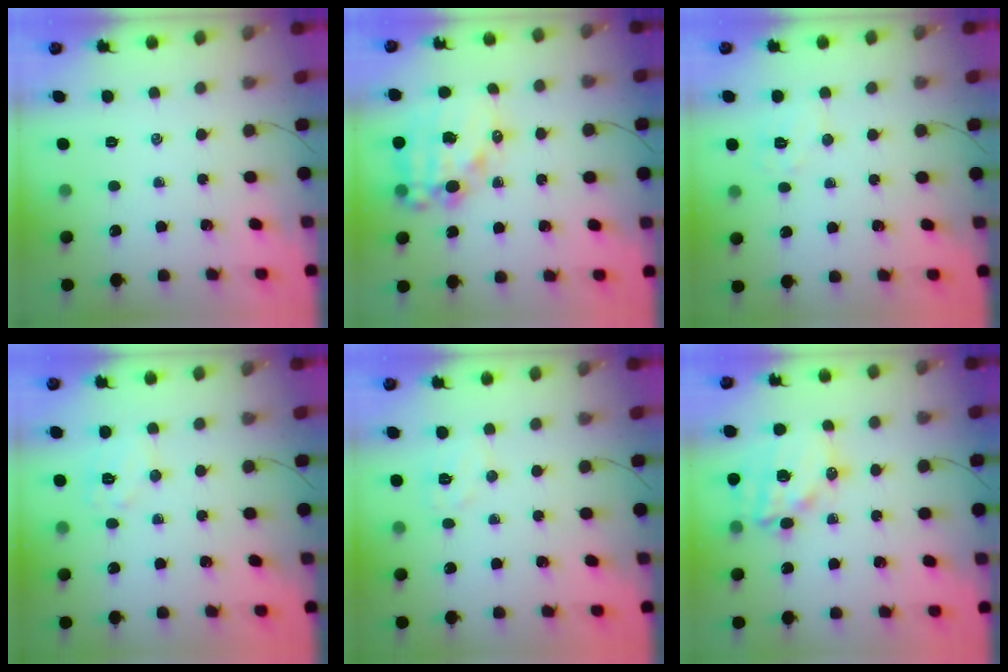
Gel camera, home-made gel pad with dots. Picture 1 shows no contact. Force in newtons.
{"total": 14.6, "press": 14.3, "slide": 3.0}
{"total": 5.8, "press": 5.7, "slide": 0.8}
{"total": 7.3, "press": 7.3, "slide": 0.7}
{"total": 5.8, "press": 5.7, "slide": 1.0}
{"total": 14.9, "press": 14.6, "slide": 3.3}